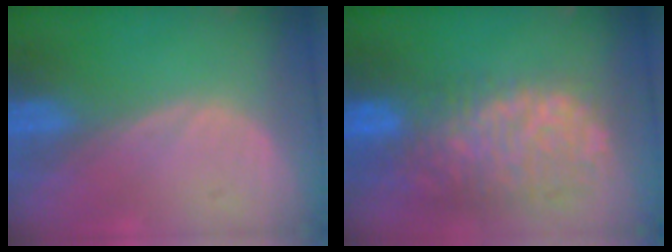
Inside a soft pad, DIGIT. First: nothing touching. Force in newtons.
{"total": 12.4, "press": 10.2, "slide": 7.1}